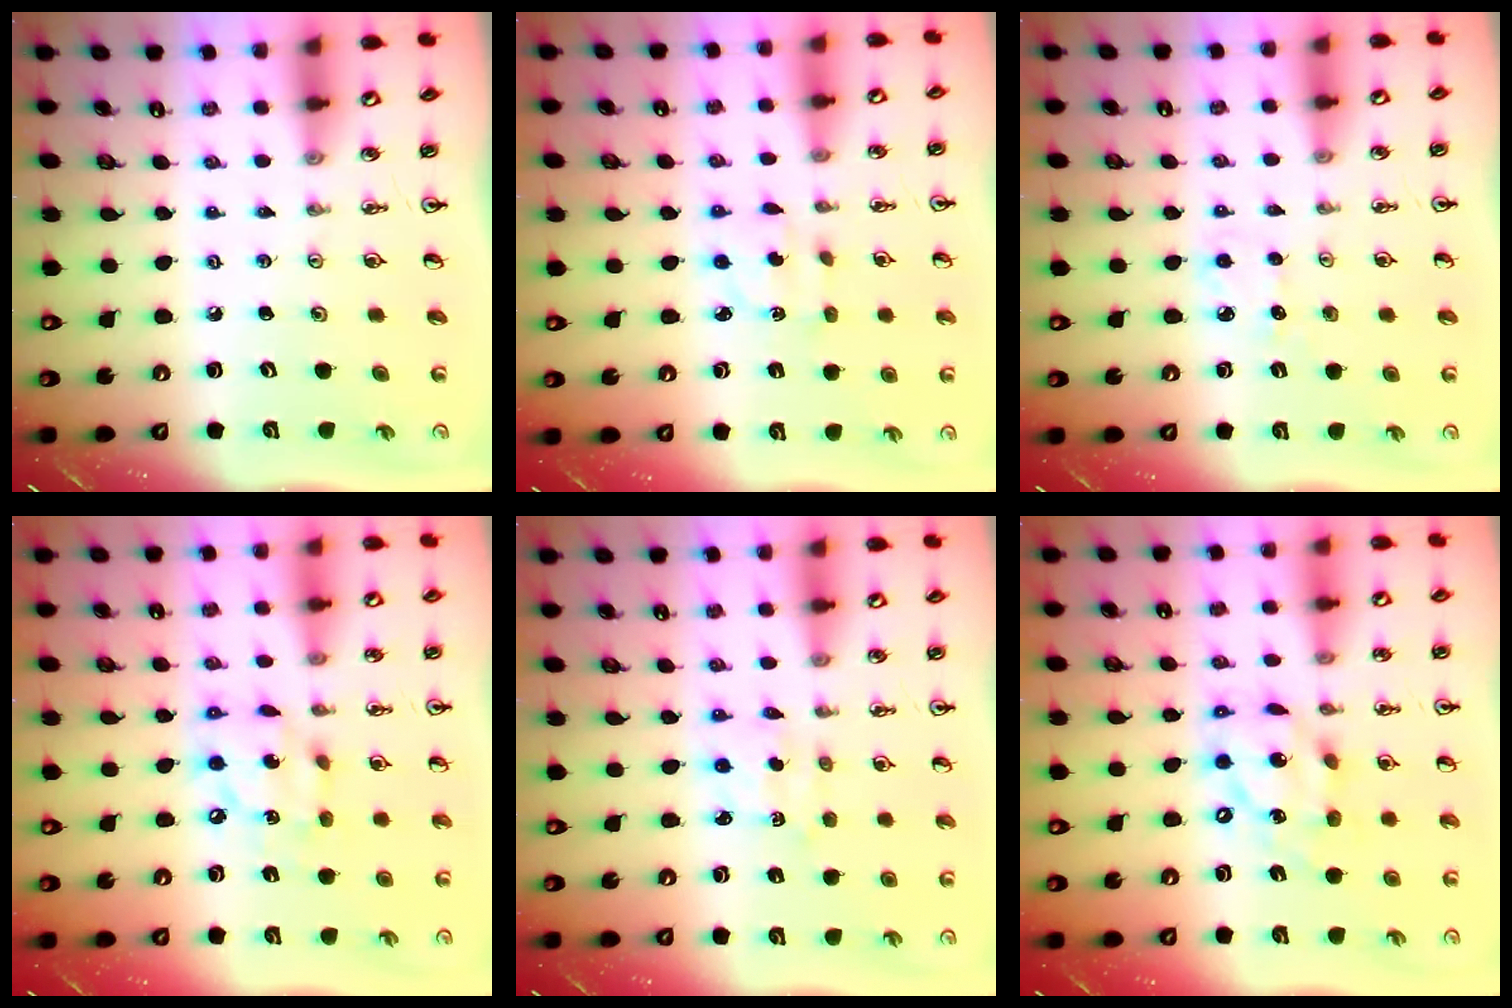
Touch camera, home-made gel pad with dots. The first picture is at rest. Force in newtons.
{"total": 2.2, "press": 2.2, "slide": 0.6}
{"total": 5.3, "press": 5.3, "slide": 0.5}
{"total": 9.5, "press": 9.4, "slide": 0.9}
{"total": 2.2, "press": 2.2, "slide": 0.4}
{"total": 13.5, "press": 13.4, "slide": 0.9}